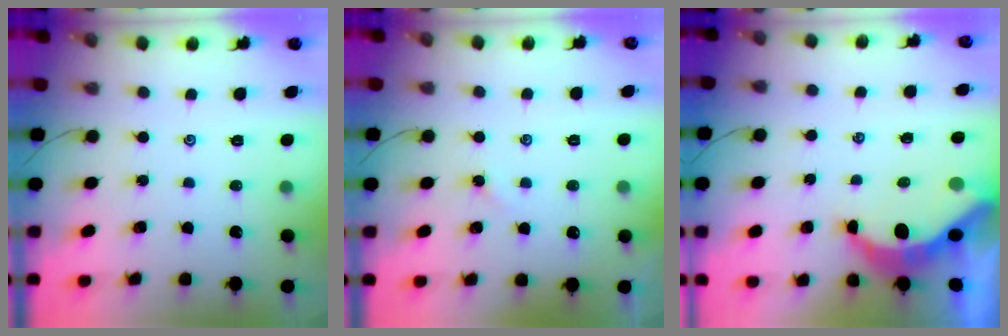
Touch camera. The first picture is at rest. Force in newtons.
{"total": 1.7, "press": 1.6, "slide": 0.4}
{"total": 6.6, "press": 6.6, "slide": 0.8}